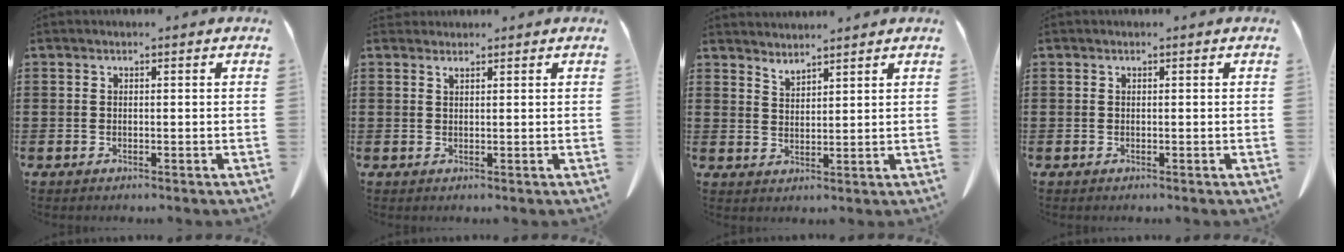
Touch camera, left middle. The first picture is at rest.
{"total": 1.0, "force": [1.0, 0.2, 0.3], "torque": [-0.009, 0.000, 0.019]}
{"total": 2.8, "force": [2.8, 0.0, -0.1], "torque": [-0.006, -0.011, 0.053]}
{"total": 0.0}